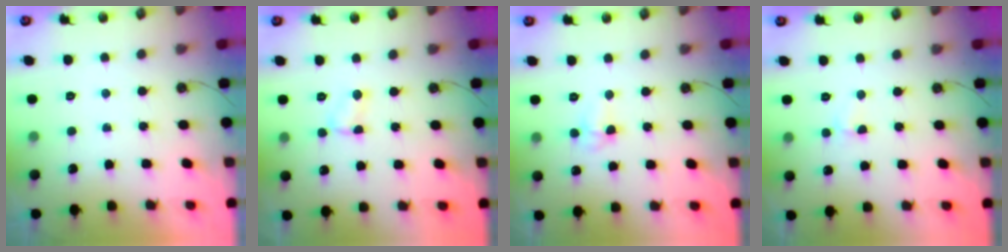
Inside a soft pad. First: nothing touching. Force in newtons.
{"total": 4.3, "press": 4.3, "slide": 0.6}
{"total": 5.0, "press": 3.3, "slide": 3.7}
{"total": 3.4, "press": 3.4, "slide": 0.5}